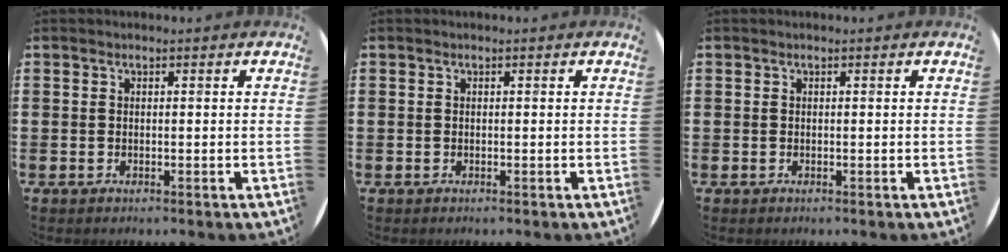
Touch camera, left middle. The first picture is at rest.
{"total": 0.0}
{"total": 0.0}